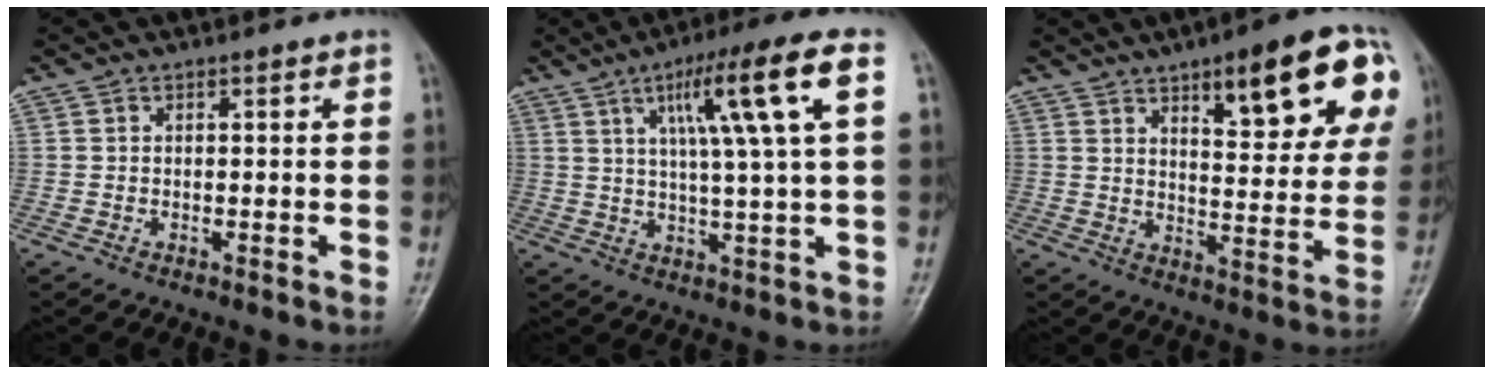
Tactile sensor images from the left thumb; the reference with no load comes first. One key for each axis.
{"total": 13.4, "fx": 4.7, "fy": 0.5, "fz": 12.5, "tx": -0.212, "ty": 0.002, "tz": 0.074}
{"total": 17.8, "fx": 8.9, "fy": 5.8, "fz": 14.3, "tx": -0.150, "ty": -0.028, "tz": 0.119}